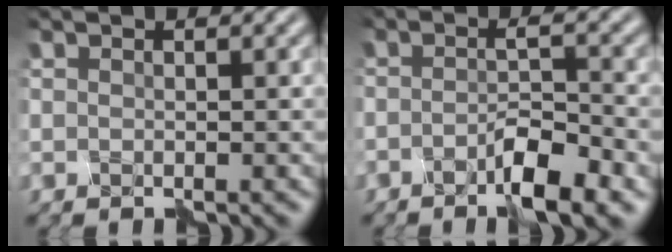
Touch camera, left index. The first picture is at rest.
{"total": 4.0, "force": [-2.6, 0.2, 3.1], "torque": [-0.058, -0.001, -0.047]}